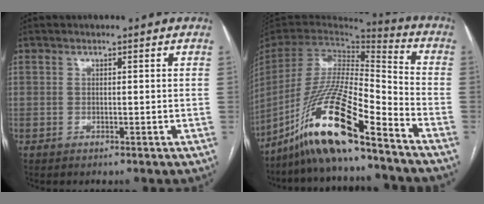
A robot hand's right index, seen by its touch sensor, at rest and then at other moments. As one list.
[{"total": 18.2, "force": [-13.1, 1.5, 12.5], "torque": [-0.261, -0.023, -0.248]}]